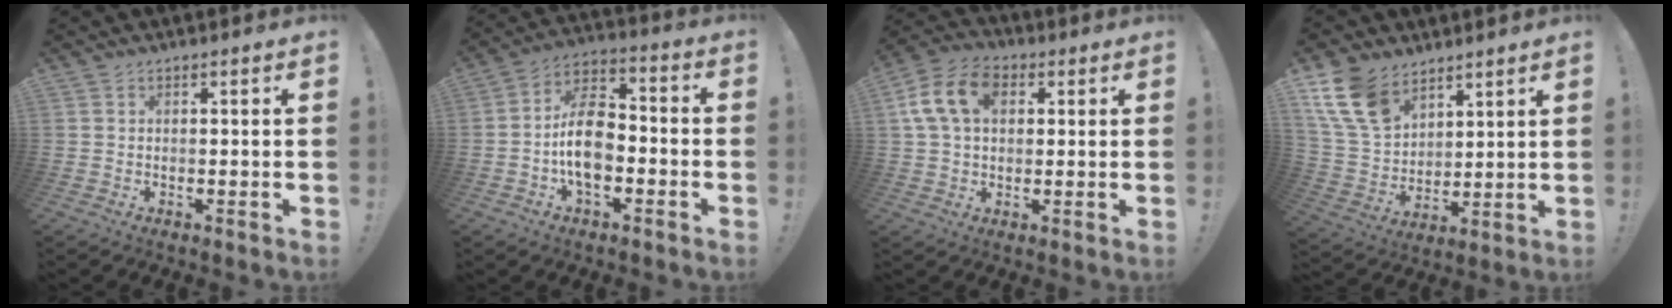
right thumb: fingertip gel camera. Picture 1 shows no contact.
{"total": 14.0, "force": [-2.9, 8.9, 10.4], "torque": [-0.192, 0.022, -0.052]}
{"total": 13.9, "force": [4.0, 9.7, 9.2], "torque": [-0.169, 0.007, 0.079]}
{"total": 15.5, "force": [9.9, 9.5, 7.4], "torque": [-0.152, -0.047, 0.196]}